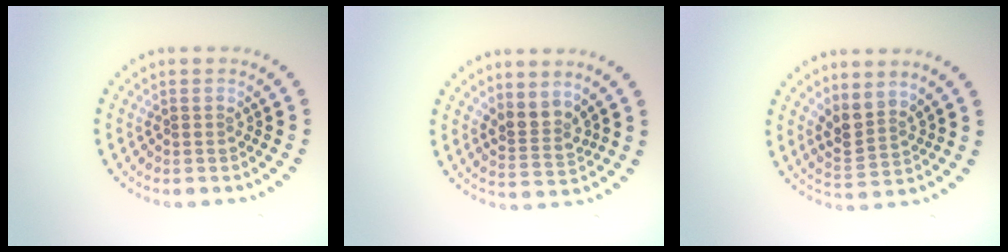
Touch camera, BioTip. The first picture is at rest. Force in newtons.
{"total": 2.4, "press": 1.8, "slide": 1.6}
{"total": 2.7, "press": 2.0, "slide": 1.8}